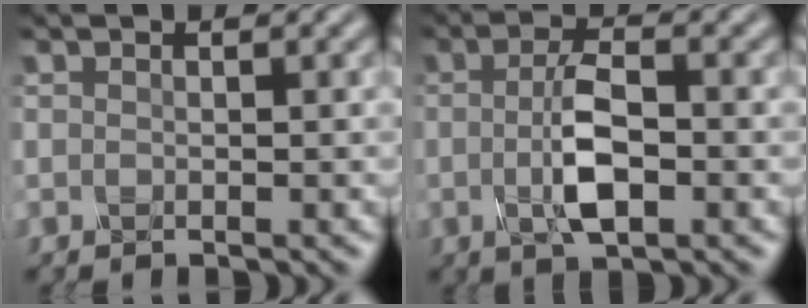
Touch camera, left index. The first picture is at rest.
{"total": 3.7, "force": [-0.5, 1.1, 3.5], "torque": [-0.075, 0.004, -0.013]}